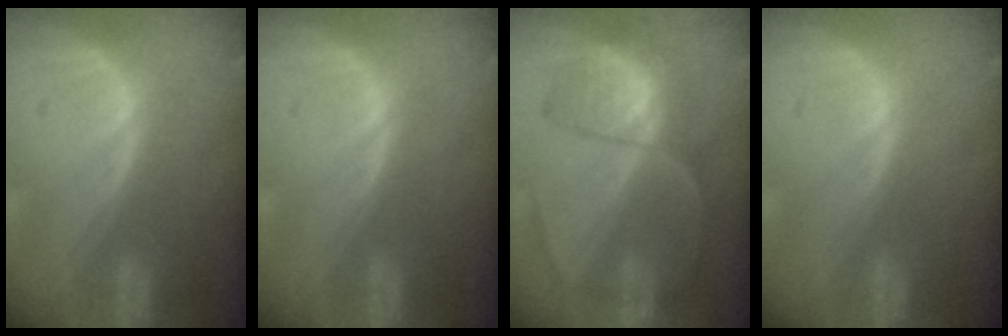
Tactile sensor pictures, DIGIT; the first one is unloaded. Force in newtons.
{"total": 0.0}
{"total": 7.1, "press": 6.7, "slide": 2.5}
{"total": 0.0}